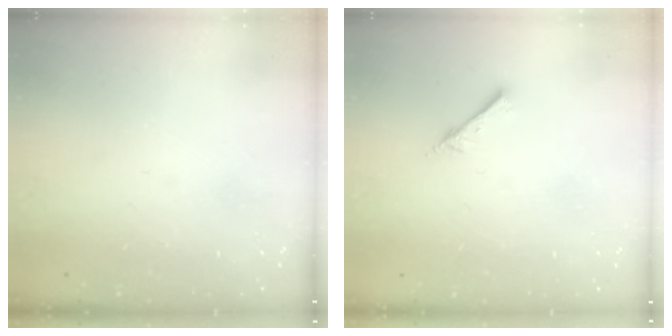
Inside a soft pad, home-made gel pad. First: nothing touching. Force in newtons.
{"total": 2.6, "press": 2.6, "slide": 0.3}